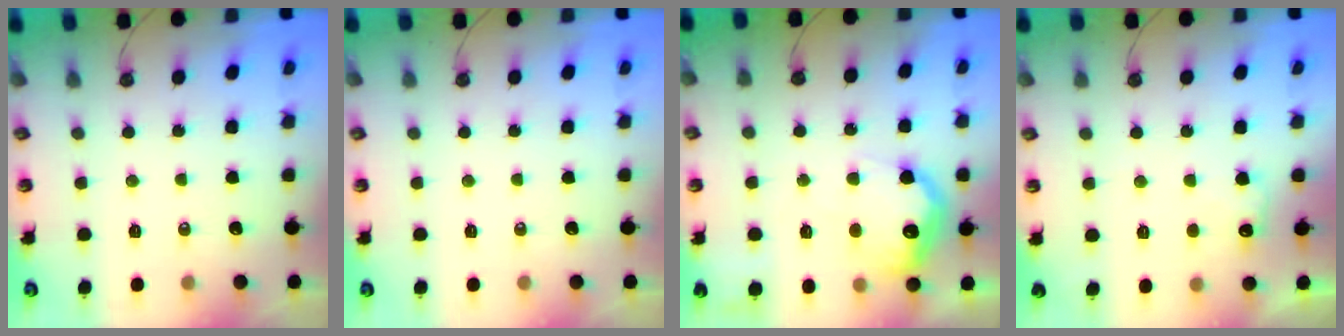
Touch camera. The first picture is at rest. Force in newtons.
{"total": 0.0}
{"total": 17.7, "press": 17.6, "slide": 1.4}
{"total": 7.0, "press": 7.0, "slide": 0.3}